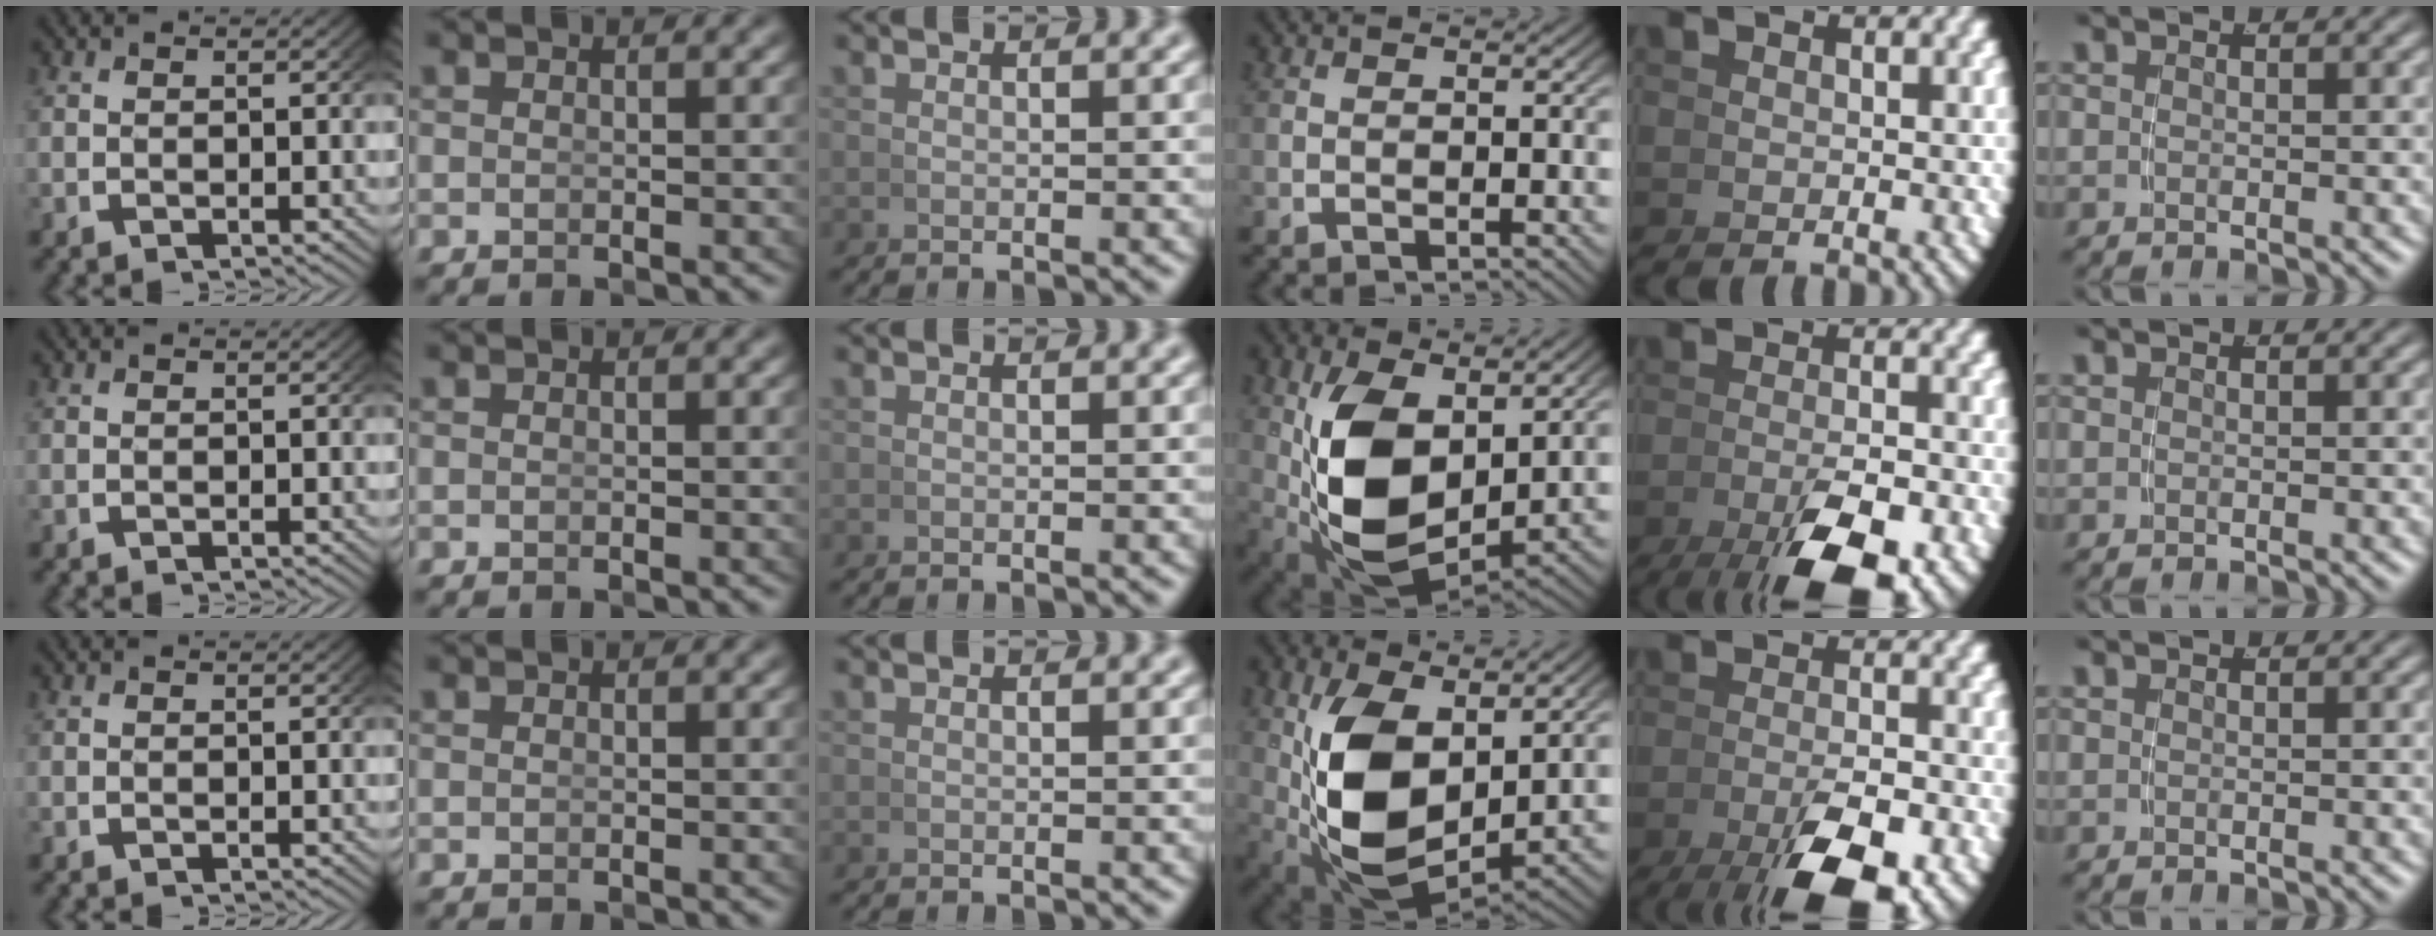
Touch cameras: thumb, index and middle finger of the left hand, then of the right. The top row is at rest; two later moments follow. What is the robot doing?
{"motion": "grasp_and_lifting", "object": "pen"}